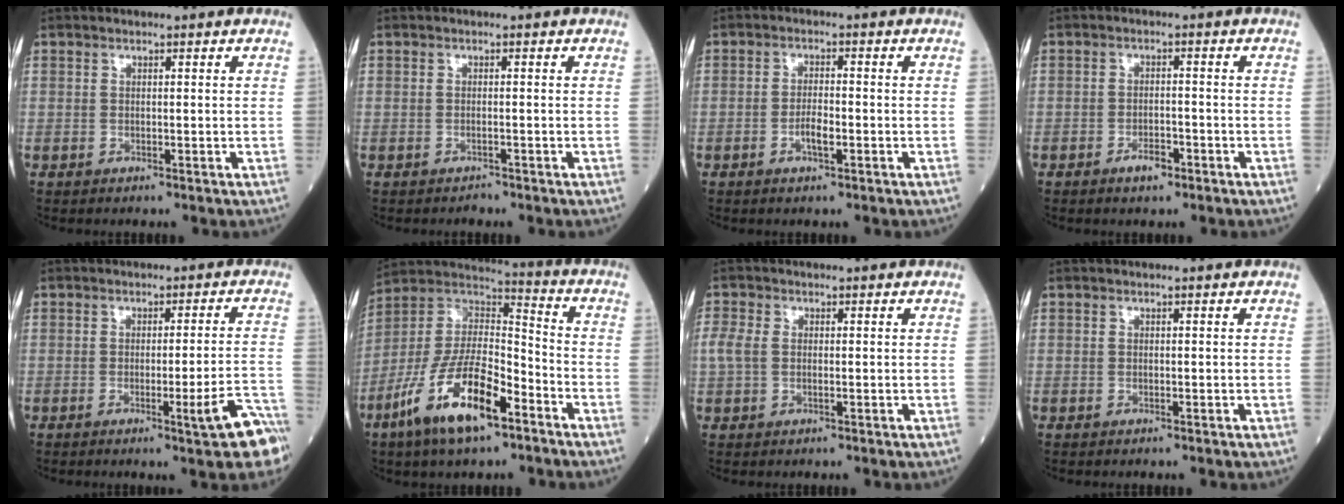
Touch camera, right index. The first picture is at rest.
{"total": 0.8, "force": [-0.7, 0.2, 0.3], "torque": [-0.006, 0.000, -0.011]}
{"total": 2.8, "force": [-1.1, 0.7, 2.5], "torque": [-0.047, 0.002, -0.018]}
{"total": 2.8, "force": [-1.8, 1.1, 1.7], "torque": [-0.028, 0.003, -0.030]}
{"total": 6.9, "force": [-3.8, -0.3, 5.8], "torque": [-0.065, -0.002, -0.049]}
{"total": 16.6, "force": [-8.9, 5.0, 13.1], "torque": [-0.263, -0.004, -0.162]}
{"total": 3.2, "force": [0.1, 2.1, 2.4], "torque": [-0.081, 0.015, -0.001]}
{"total": 0.0}